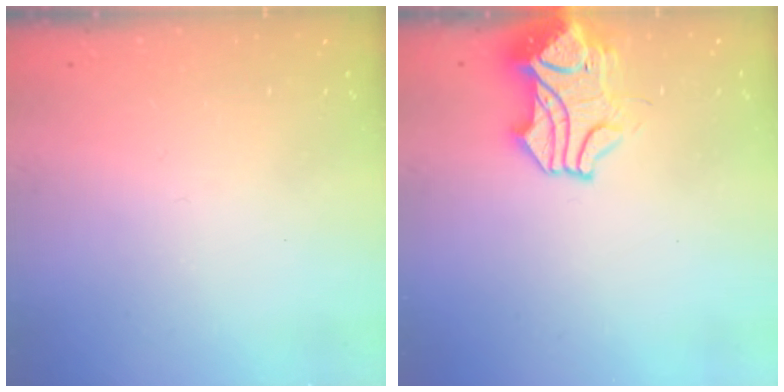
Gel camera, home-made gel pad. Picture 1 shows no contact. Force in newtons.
{"total": 8.1, "press": 8.1, "slide": 1.0}